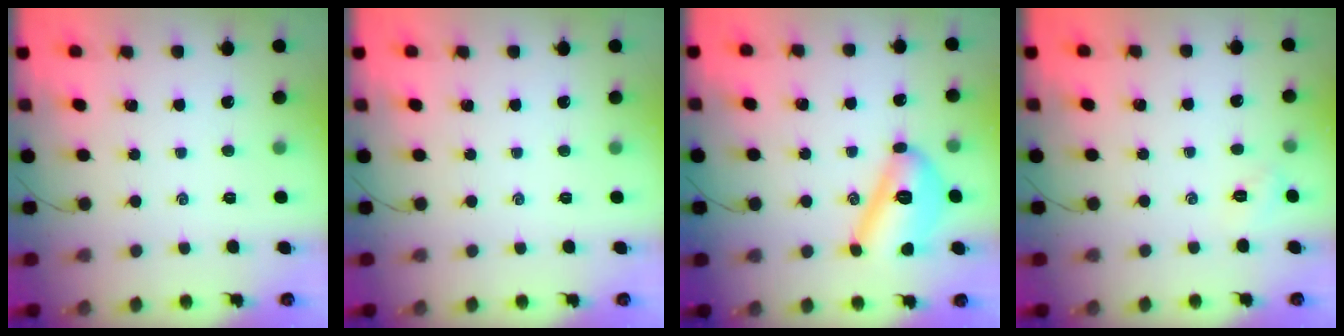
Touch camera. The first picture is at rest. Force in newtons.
{"total": 0.0}
{"total": 13.0, "press": 12.9, "slide": 1.6}
{"total": 2.4, "press": 2.3, "slide": 0.7}